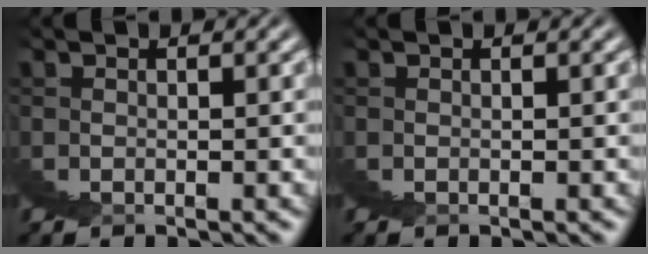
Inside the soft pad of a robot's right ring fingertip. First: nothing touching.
{"total": 0.0}